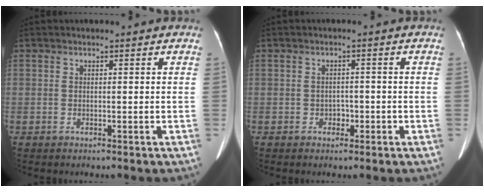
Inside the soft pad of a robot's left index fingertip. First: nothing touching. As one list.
[{"total": 1.6, "force": [-0.7, 1.3, 0.7], "torque": [-0.008, 0.005, -0.008]}]